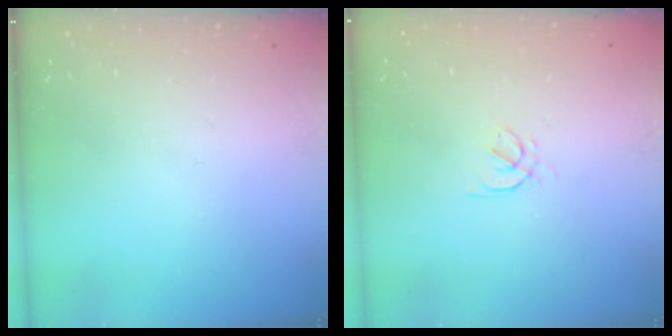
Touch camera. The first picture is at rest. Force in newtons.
{"total": 1.6, "press": 1.5, "slide": 0.5}